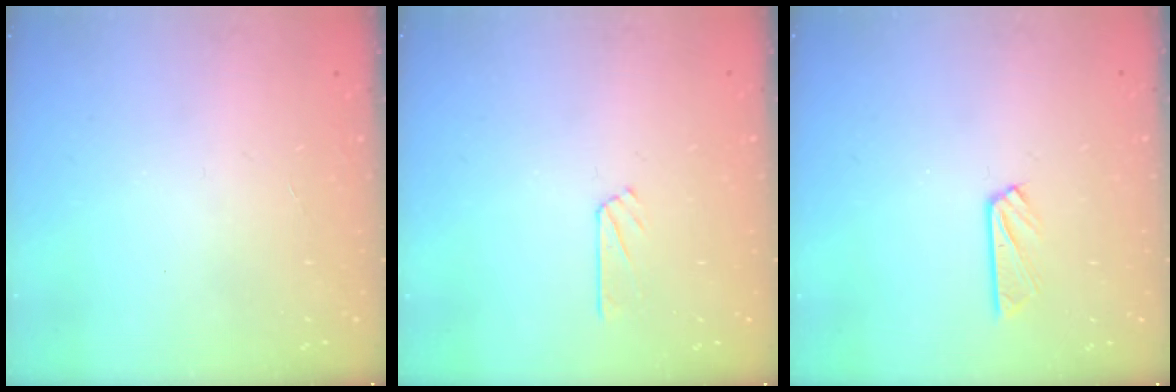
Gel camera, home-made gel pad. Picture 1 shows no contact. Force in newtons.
{"total": 2.3, "press": 2.3, "slide": 0.2}
{"total": 4.3, "press": 4.2, "slide": 0.5}